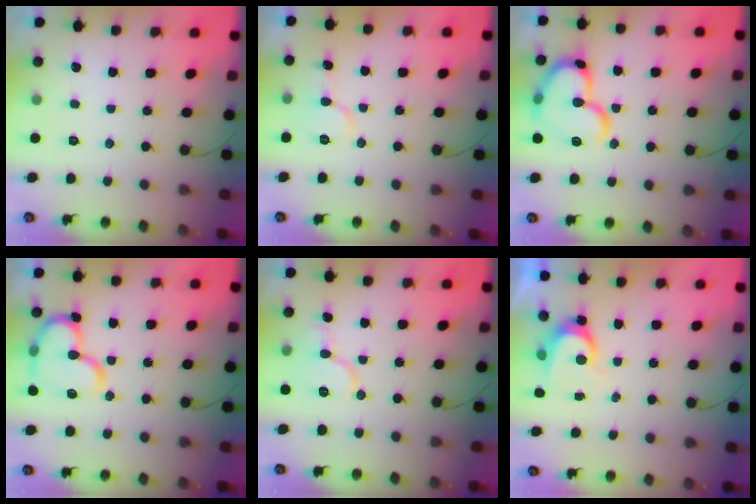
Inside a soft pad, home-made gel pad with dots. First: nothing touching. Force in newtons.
{"total": 6.6, "press": 6.6, "slide": 0.6}
{"total": 19.0, "press": 18.9, "slide": 1.8}
{"total": 16.6, "press": 16.5, "slide": 1.0}
{"total": 10.0, "press": 9.9, "slide": 1.0}
{"total": 5.5, "press": 5.5, "slide": 0.3}